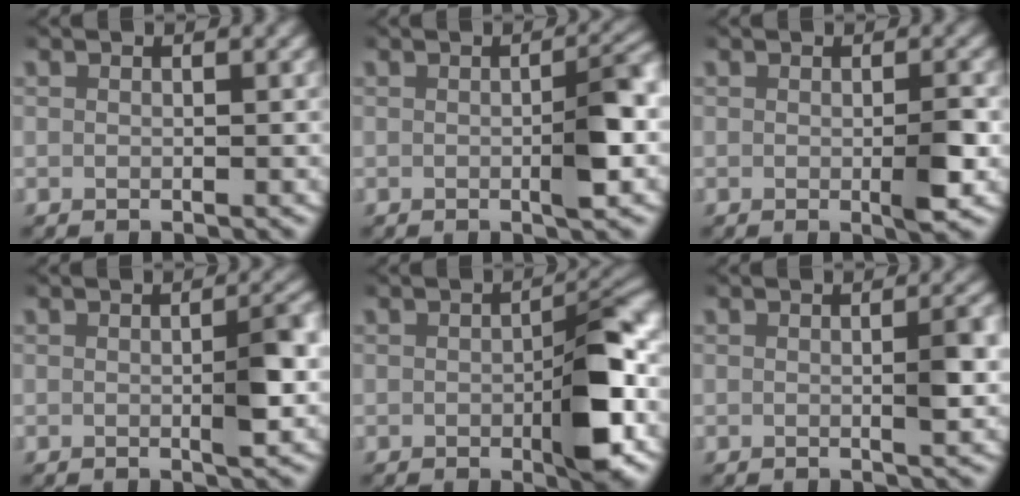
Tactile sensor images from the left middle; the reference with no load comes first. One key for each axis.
{"total": 3.4, "fx": -0.4, "fy": 0.7, "fz": 3.3, "tx": -0.043, "ty": 0.000, "tz": -0.007}
{"total": 1.9, "fx": -0.3, "fy": 0.3, "fz": 1.9, "tx": -0.024, "ty": -0.005, "tz": -0.005}
{"total": 3.0, "fx": -0.1, "fy": 0.5, "fz": 2.9, "tx": -0.038, "ty": -0.001, "tz": -0.002}
{"total": 6.2, "fx": -1.0, "fy": 2.7, "fz": 5.5, "tx": -0.075, "ty": -0.004, "tz": -0.012}
{"total": 2.2, "fx": 0.1, "fy": 0.2, "fz": 2.2, "tx": -0.029, "ty": -0.002, "tz": 0.002}